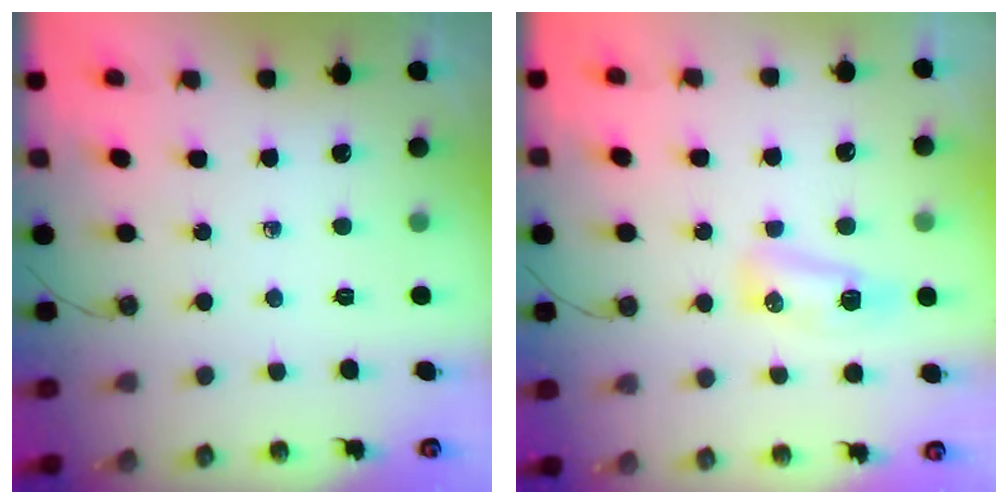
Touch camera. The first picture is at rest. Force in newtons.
{"total": 12.0, "press": 8.6, "slide": 8.3}